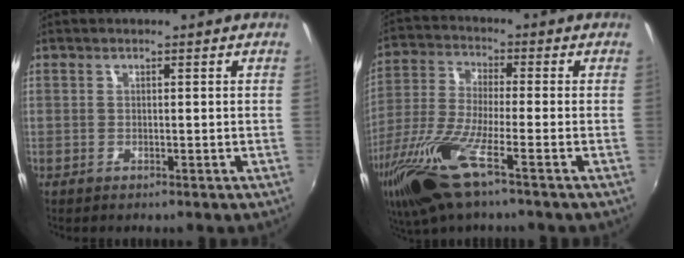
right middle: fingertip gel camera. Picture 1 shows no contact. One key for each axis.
{"total": 14.9, "fx": -8.3, "fy": 2.7, "fz": 12.0, "tx": -0.268, "ty": -0.039, "tz": -0.166}